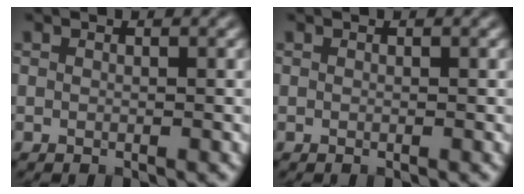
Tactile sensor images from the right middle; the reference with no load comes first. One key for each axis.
{"total": 0.0}